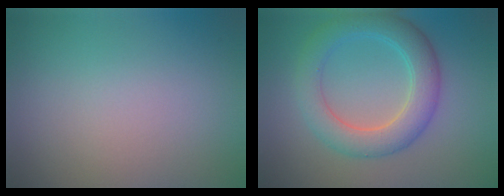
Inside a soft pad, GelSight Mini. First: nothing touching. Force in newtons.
{"total": 5.1, "press": 5.1, "slide": 0.1}